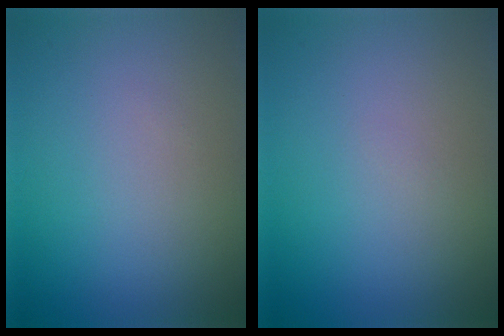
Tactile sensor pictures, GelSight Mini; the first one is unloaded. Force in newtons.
{"total": 0.0}